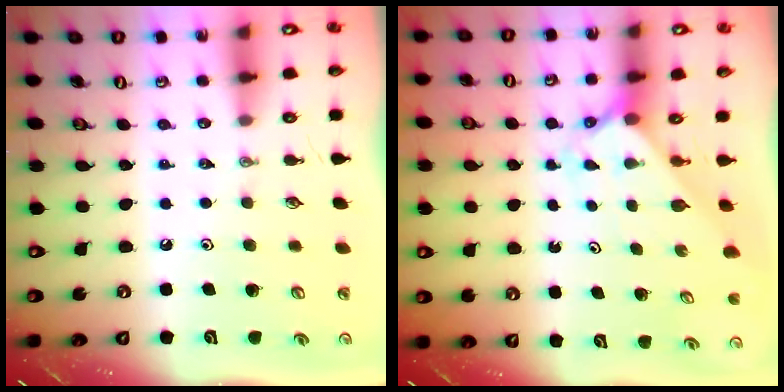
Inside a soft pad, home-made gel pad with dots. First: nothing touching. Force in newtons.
{"total": 1.9, "press": 1.9, "slide": 0.1}